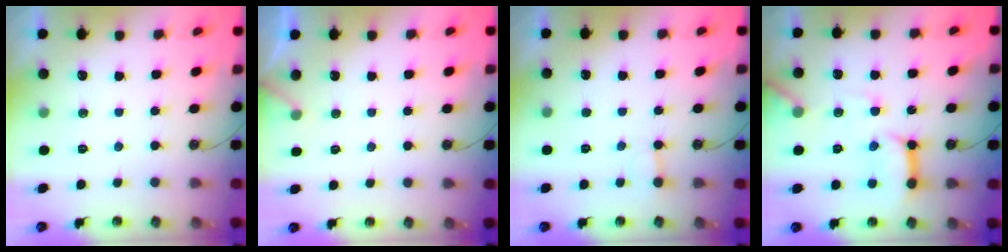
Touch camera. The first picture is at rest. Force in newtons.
{"total": 3.6, "press": 3.5, "slide": 0.4}
{"total": 4.3, "press": 4.3, "slide": 0.5}
{"total": 13.5, "press": 13.4, "slide": 1.3}